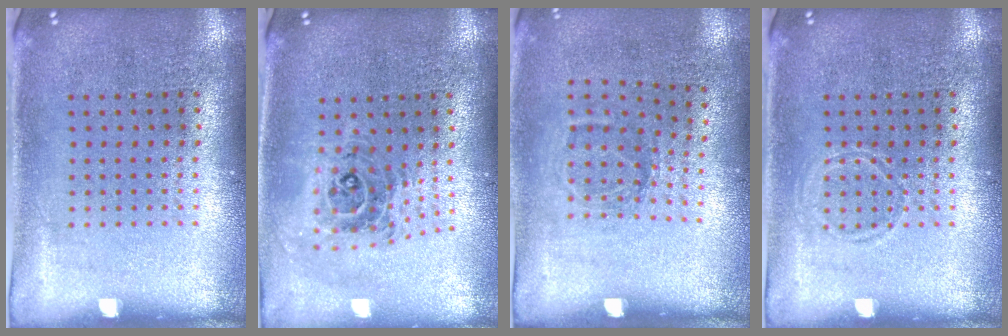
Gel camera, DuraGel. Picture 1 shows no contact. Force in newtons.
{"total": 0.9, "press": 0.9, "slide": 0.2}
{"total": 1.2, "press": 0.8, "slide": 0.8}
{"total": 0.8, "press": 0.8, "slide": 0.1}